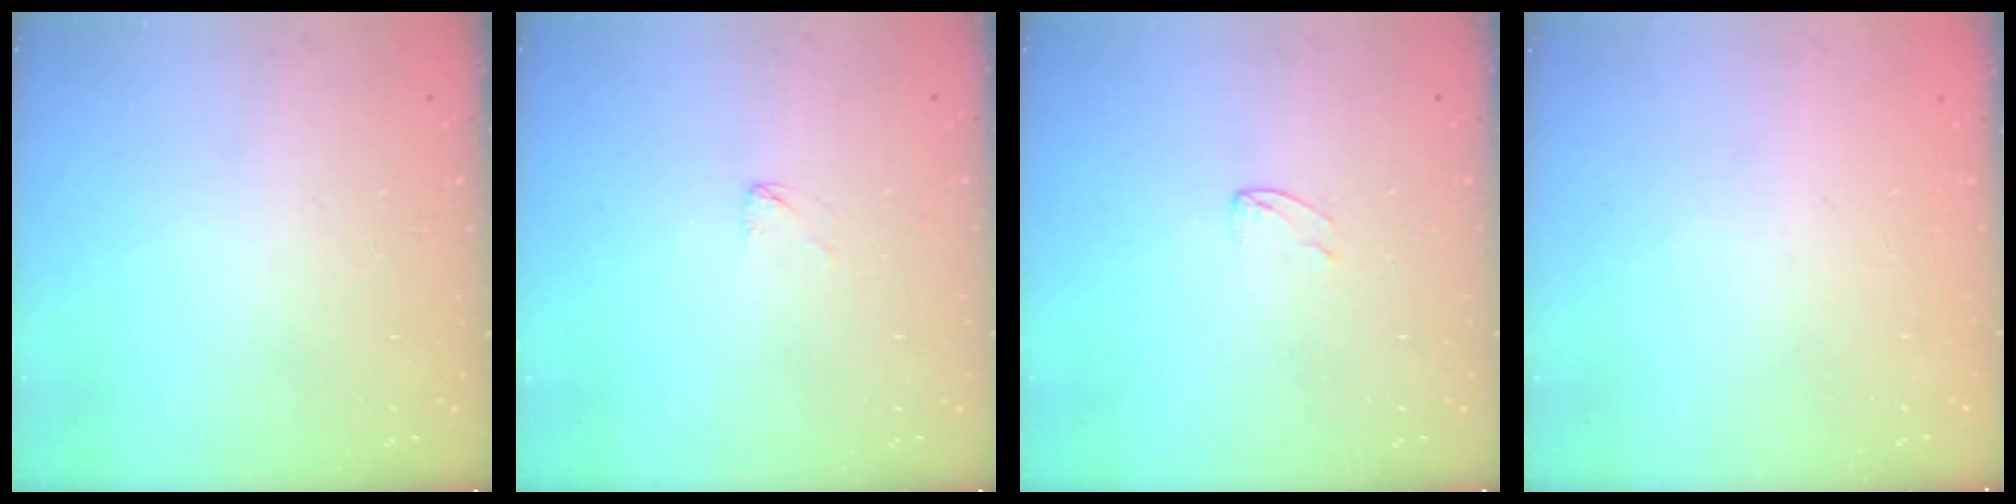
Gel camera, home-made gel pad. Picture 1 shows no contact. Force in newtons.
{"total": 1.9, "press": 1.9, "slide": 0.1}
{"total": 4.1, "press": 4.1, "slide": 0.3}
{"total": 0.0}